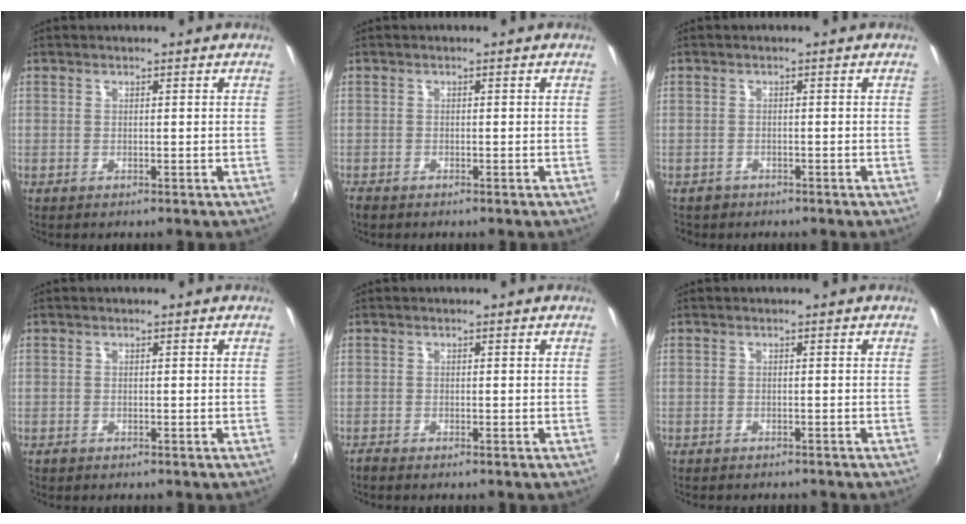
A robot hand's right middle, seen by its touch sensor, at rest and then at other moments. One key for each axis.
{"total": 1.3, "fx": -1.1, "fy": 0.4, "fz": 0.5, "tx": -0.014, "ty": -0.004, "tz": -0.021}
{"total": 2.0, "fx": -1.3, "fy": 1.5, "fz": 0.3, "tx": -0.012, "ty": -0.003, "tz": -0.020}
{"total": 0.6, "fx": -0.5, "fy": 0.4, "fz": 0.0, "tx": -0.002, "ty": -0.002, "tz": -0.009}
{"total": 0.7, "fx": -0.7, "fy": -0.1, "fz": 0.3, "tx": -0.007, "ty": -0.001, "tz": -0.014}
{"total": 2.5, "fx": -2.3, "fy": 0.5, "fz": 0.8, "tx": -0.022, "ty": -0.011, "tz": -0.033}